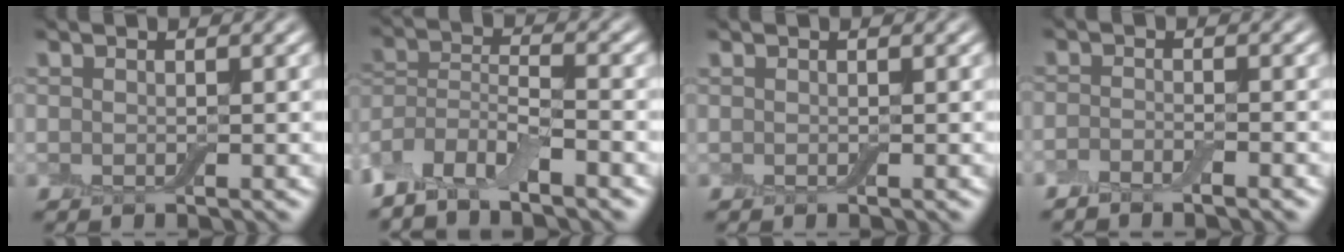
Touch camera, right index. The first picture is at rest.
{"total": 5.3, "force": [-4.1, 1.5, 2.9], "torque": [-0.059, 0.001, -0.086]}
{"total": 0.0}
{"total": 1.7, "force": [-1.5, 0.2, 0.7], "torque": [-0.015, -0.003, -0.033]}